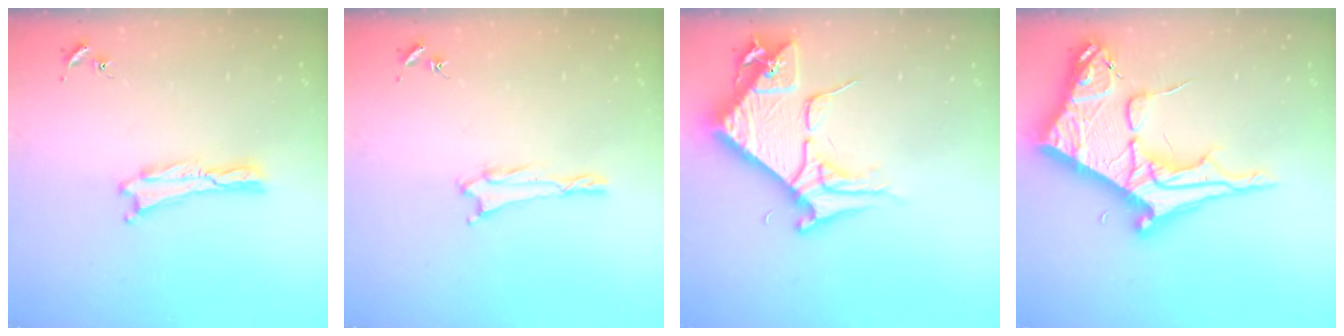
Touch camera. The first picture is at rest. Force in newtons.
{"total": 1.0, "press": 0.9, "slide": 0.2}
{"total": 8.3, "press": 8.2, "slide": 0.9}
{"total": 12.4, "press": 12.4, "slide": 1.4}